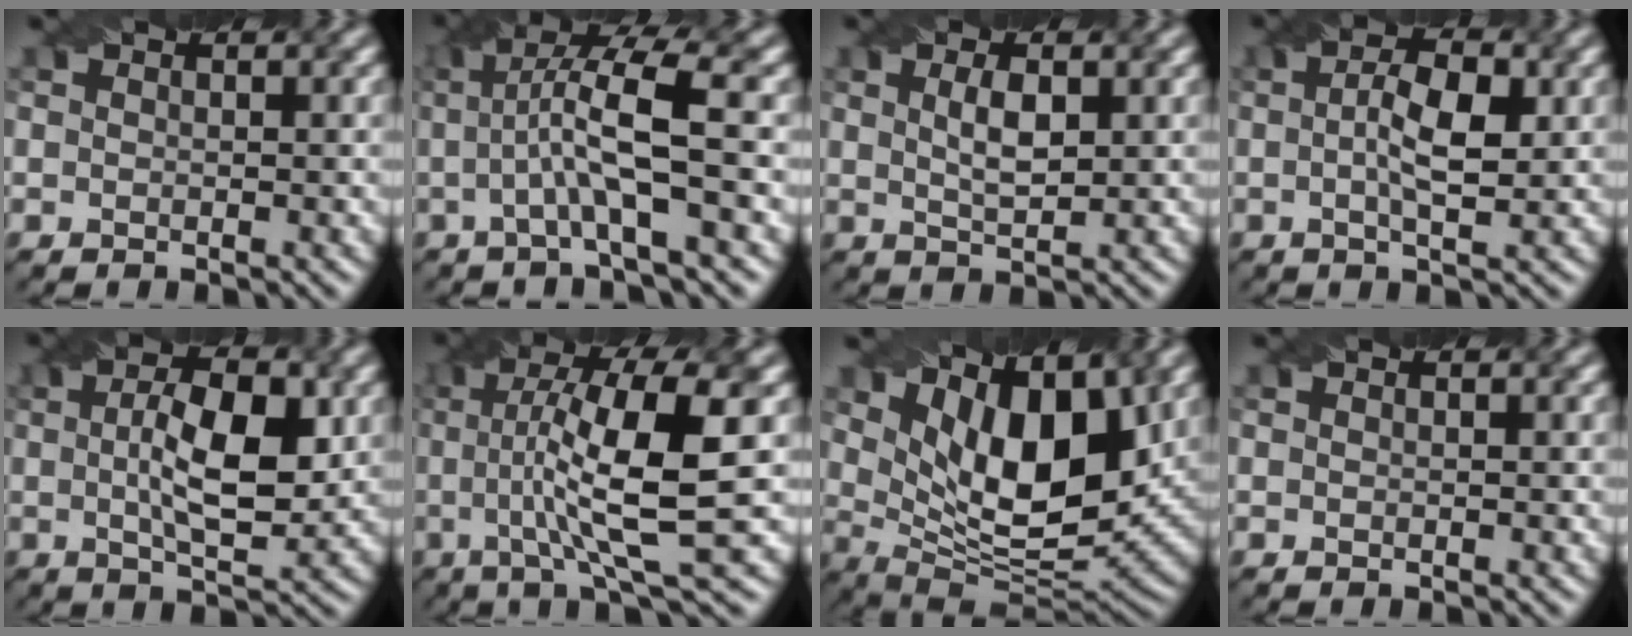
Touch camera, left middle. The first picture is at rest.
{"total": 6.5, "force": [0.5, 1.2, 6.4], "torque": [-0.117, 0.012, 0.008]}
{"total": 2.5, "force": [0.7, 0.8, 2.3], "torque": [-0.046, 0.002, 0.016]}
{"total": 4.6, "force": [0.4, 1.5, 4.3], "torque": [-0.073, 0.005, 0.004]}
{"total": 7.3, "force": [0.9, 2.6, 6.7], "torque": [-0.111, 0.004, 0.014]}
{"total": 10.7, "force": [0.8, 2.2, 10.4], "torque": [-0.161, 0.013, 0.013]}
{"total": 10.4, "force": [4.1, 4.8, 8.3], "torque": [-0.142, -0.009, 0.069]}
{"total": 0.0}